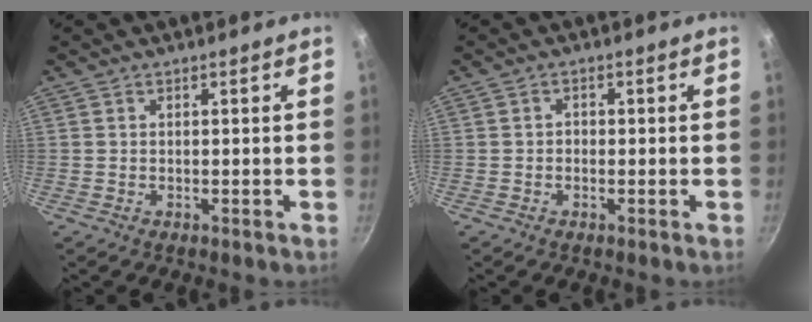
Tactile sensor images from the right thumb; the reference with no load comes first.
{"total": 1.1, "force": [-0.4, 1.0, 0.5], "torque": [-0.006, 0.004, -0.007]}